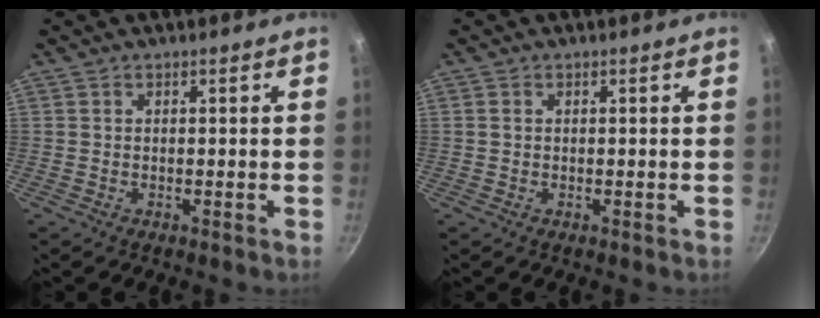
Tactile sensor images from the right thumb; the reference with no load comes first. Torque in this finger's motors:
{"motor_torque": [0.03, -0.03, 0.11, 0.40, -0.02]}